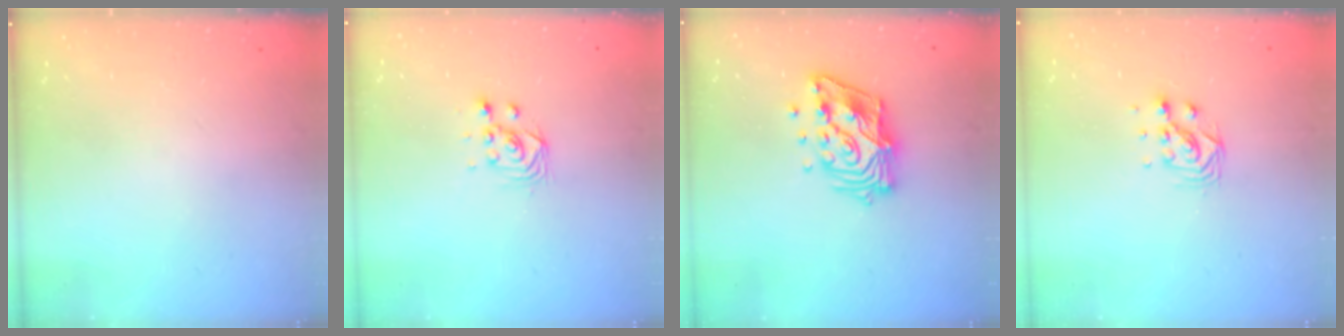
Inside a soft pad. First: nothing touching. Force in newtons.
{"total": 3.0, "press": 3.0, "slide": 0.1}
{"total": 13.9, "press": 13.8, "slide": 1.5}
{"total": 6.8, "press": 6.8, "slide": 0.4}